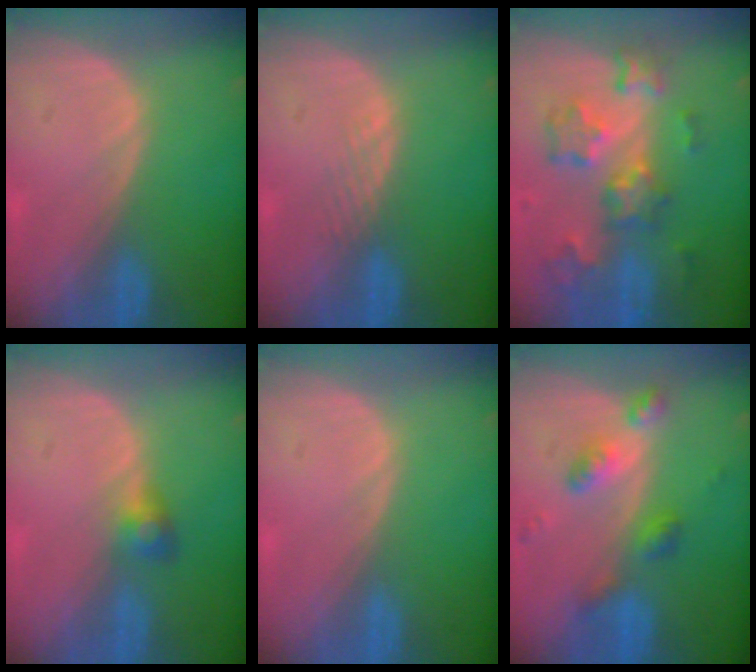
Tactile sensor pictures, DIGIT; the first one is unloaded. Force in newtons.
{"total": 1.6, "press": 1.6, "slide": 0.1}
{"total": 9.2, "press": 8.1, "slide": 4.5}
{"total": 2.5, "press": 2.5, "slide": 0.2}
{"total": 0.5, "press": 0.0, "slide": 0.5}
{"total": 6.0, "press": 5.3, "slide": 2.9}